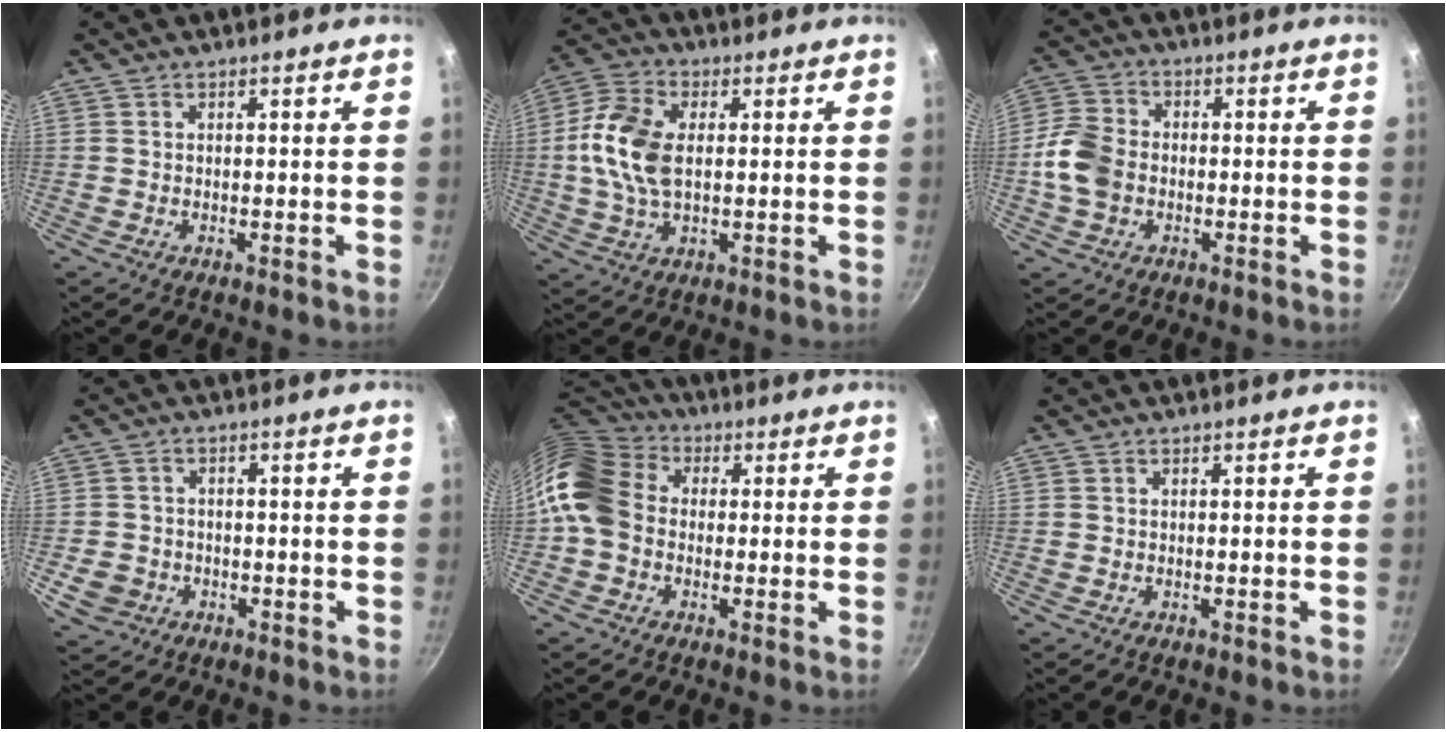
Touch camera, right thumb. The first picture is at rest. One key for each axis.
{"total": 12.3, "fx": 0.8, "fy": 7.3, "fz": 9.9, "tx": -0.192, "ty": 0.015, "tz": 0.007}
{"total": 8.3, "fx": -1.5, "fy": 6.3, "fz": 5.1, "tx": -0.091, "ty": 0.016, "tz": -0.041}
{"total": 5.2, "fx": -1.8, "fy": 4.5, "fz": 1.9, "tx": -0.031, "ty": 0.018, "tz": -0.026}
{"total": 12.3, "fx": -0.5, "fy": 9.9, "fz": 7.3, "tx": -0.126, "ty": 0.026, "tz": -0.033}
{"total": 0.0}